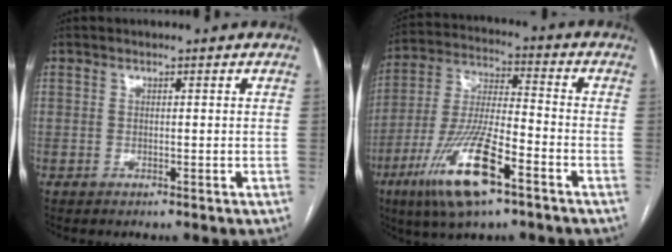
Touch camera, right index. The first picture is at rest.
{"total": 15.3, "force": [-8.1, 2.9, 12.6], "torque": [-0.261, -0.018, -0.144]}